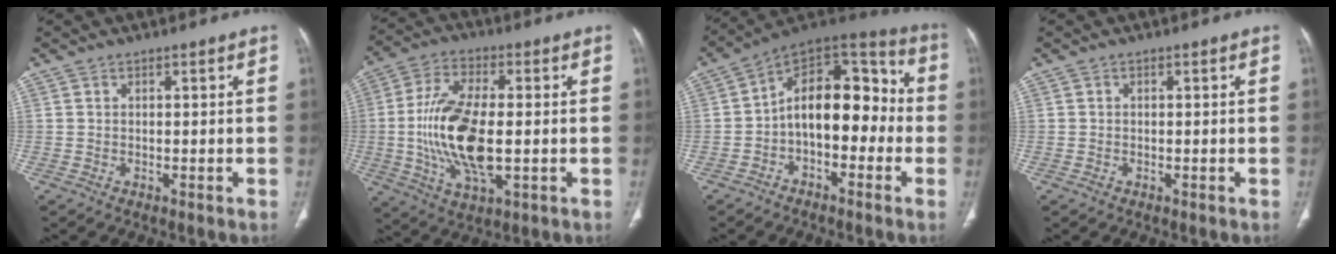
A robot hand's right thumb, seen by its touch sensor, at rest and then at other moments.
{"total": 16.5, "force": [-1.2, 7.2, 14.8], "torque": [-0.301, -0.001, -0.020]}
{"total": 16.1, "force": [-2.2, 9.6, 12.8], "torque": [-0.157, 0.063, -0.047]}
{"total": 0.6, "force": [-0.3, 0.5, 0.2], "torque": [-0.003, 0.001, -0.006]}